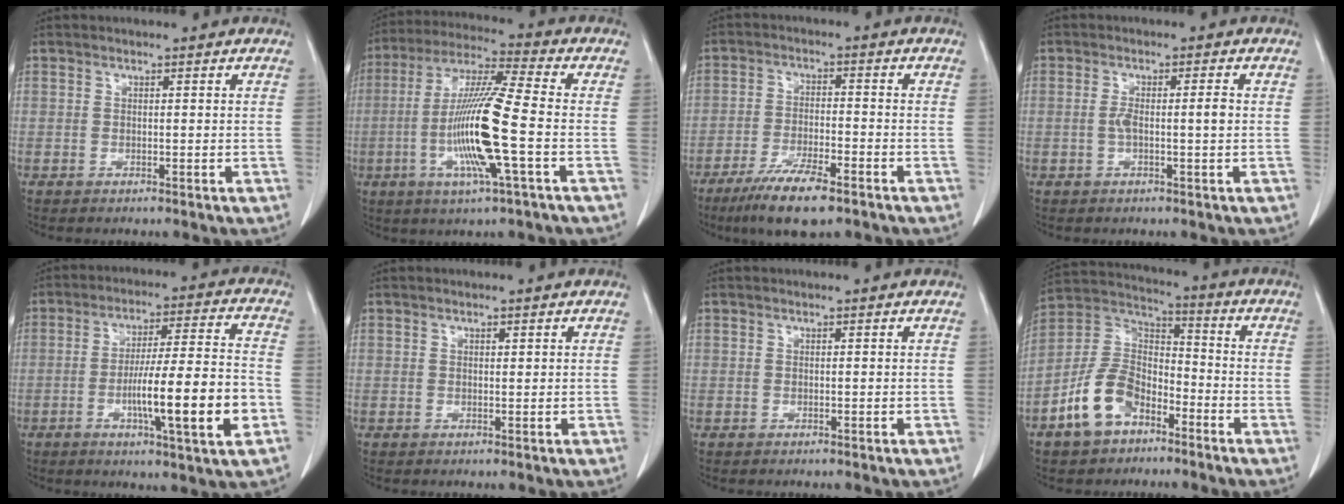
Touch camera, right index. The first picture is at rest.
{"total": 14.8, "force": [-3.2, 0.0, 14.4], "torque": [-0.291, -0.010, -0.068]}
{"total": 9.2, "force": [-6.3, 1.5, 6.5], "torque": [-0.120, -0.019, -0.108]}
{"total": 3.3, "force": [-0.2, 0.4, 3.3], "torque": [-0.063, 0.004, -0.003]}
{"total": 14.8, "force": [-4.2, 0.6, 14.2], "torque": [-0.233, -0.004, -0.068]}
{"total": 0.5, "force": [0.3, 0.2, 0.4], "torque": [-0.009, -0.002, 0.006]}
{"total": 0.0}
{"total": 11.4, "force": [-6.2, 6.6, 6.9], "torque": [-0.156, 0.020, -0.118]}